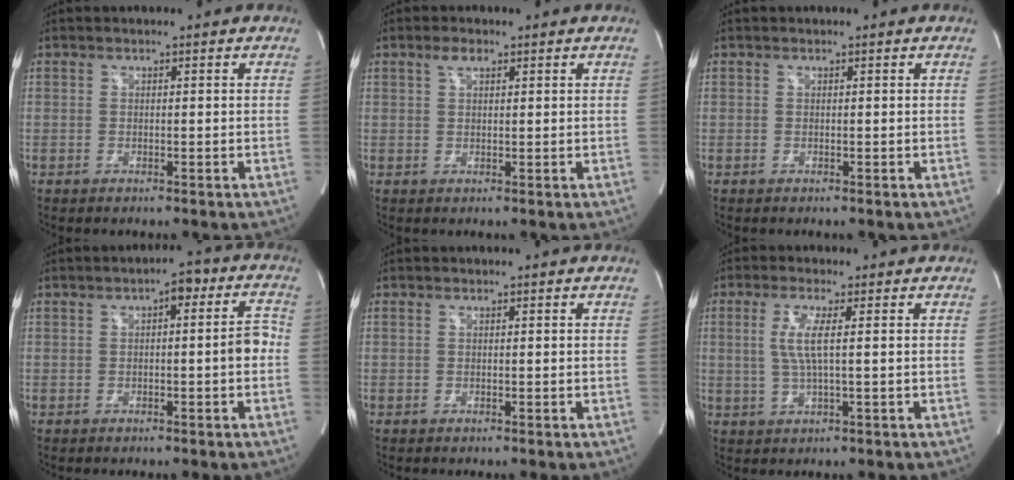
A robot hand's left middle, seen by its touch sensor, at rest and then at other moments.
{"total": 1.9, "force": [1.2, 0.8, 1.3], "torque": [-0.030, 0.008, 0.024]}
{"total": 0.0}
{"total": 5.9, "force": [0.0, 1.6, 5.7], "torque": [-0.072, 0.024, -0.004]}
{"total": 0.0}
{"total": 4.4, "force": [0.7, 0.0, 4.3], "torque": [-0.092, -0.001, 0.016]}